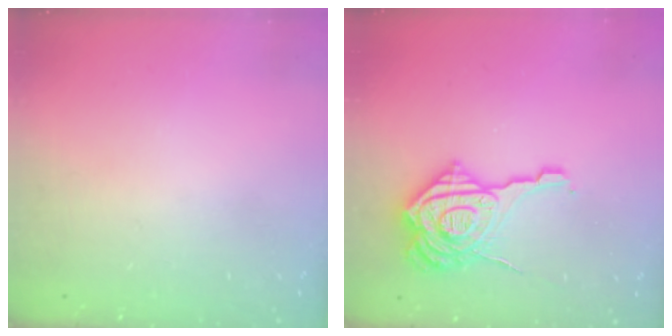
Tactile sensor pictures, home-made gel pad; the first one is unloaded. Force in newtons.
{"total": 18.9, "press": 18.8, "slide": 1.9}